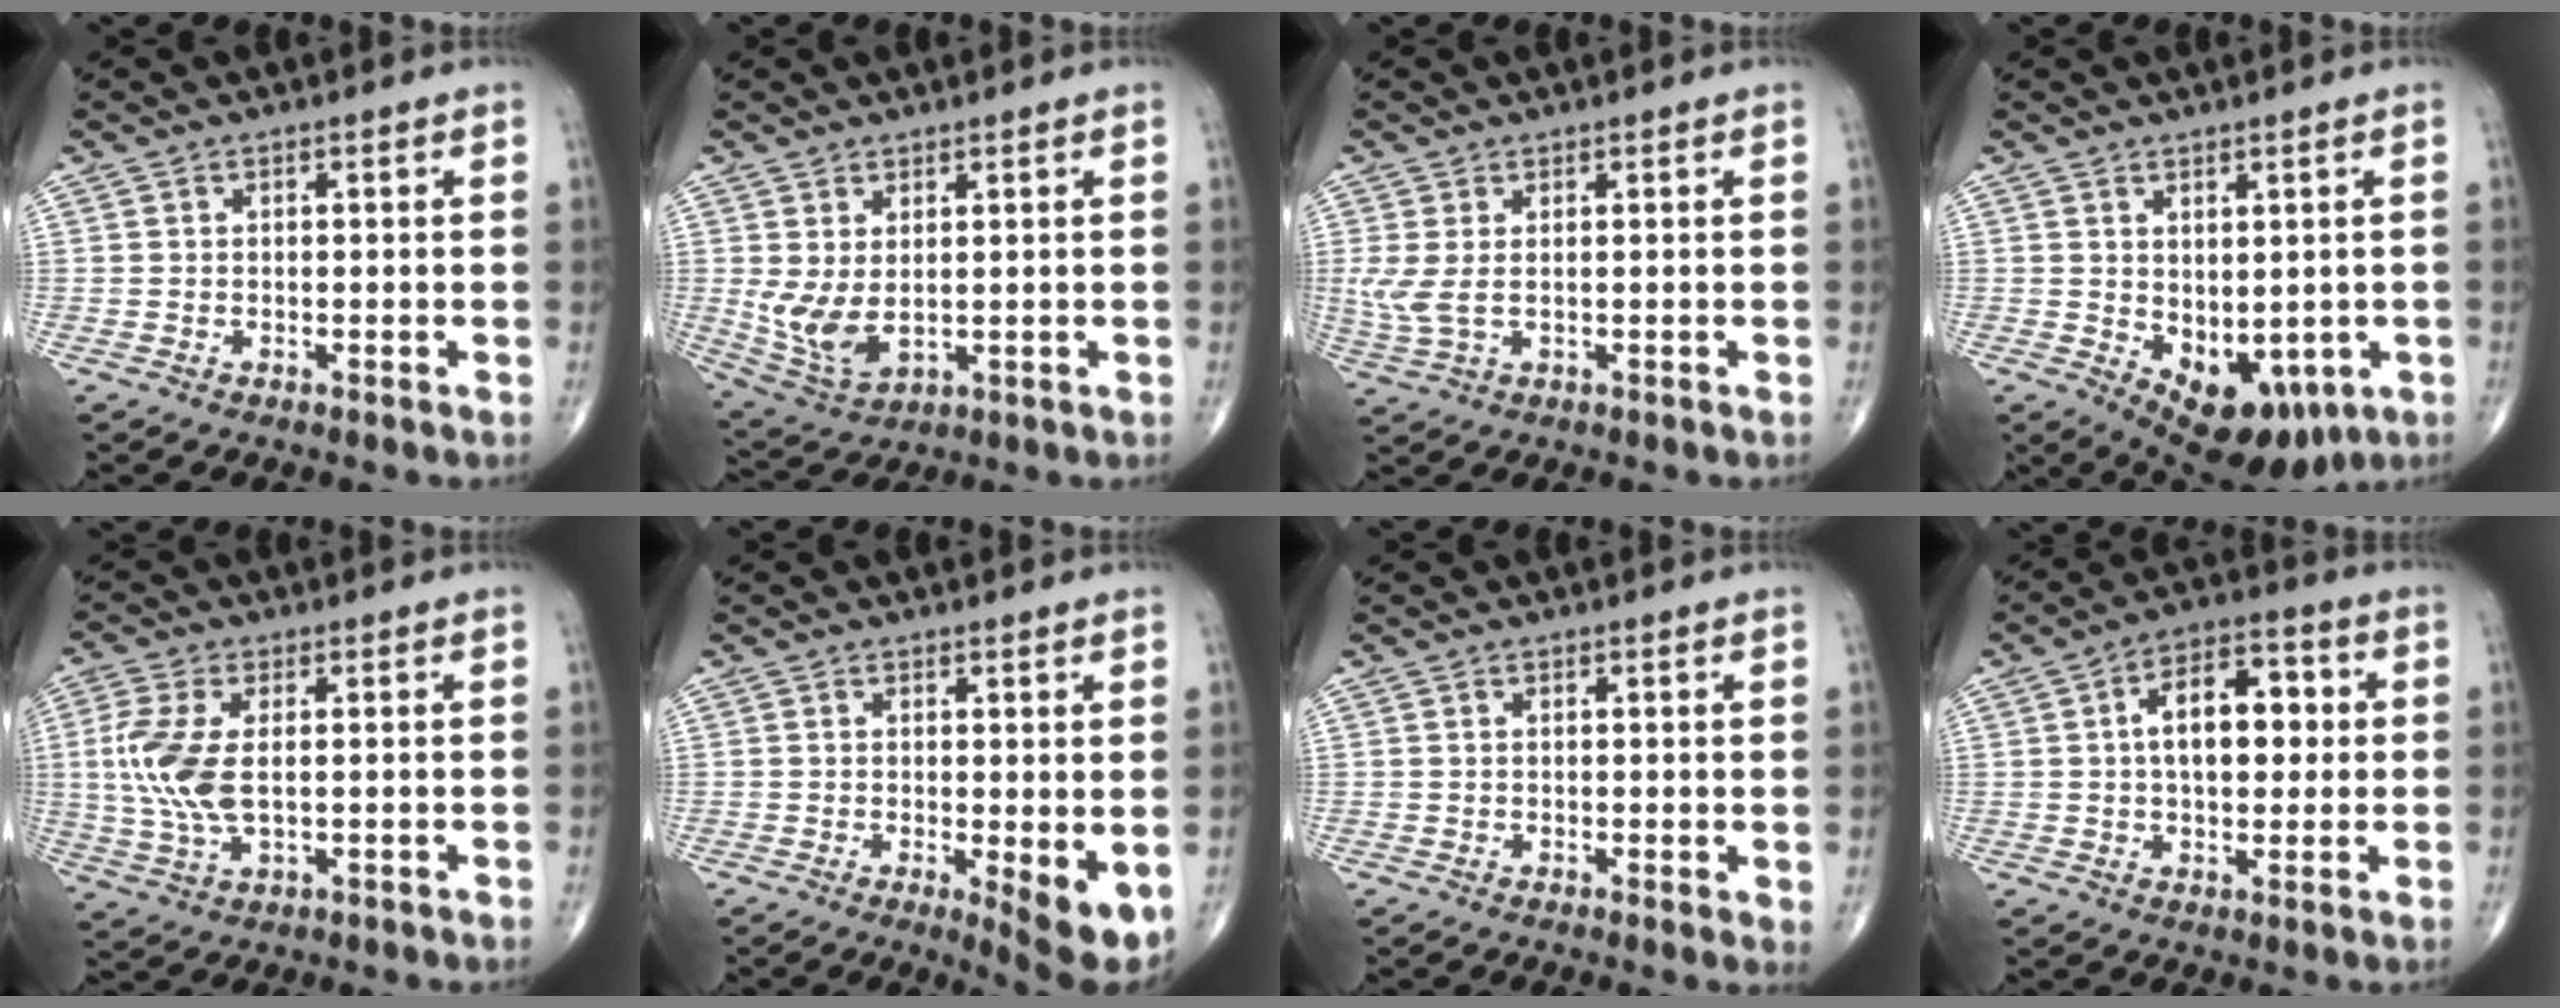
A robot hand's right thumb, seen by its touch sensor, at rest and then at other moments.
{"total": 7.4, "force": [0.9, 4.0, 6.2], "torque": [-0.125, -0.012, 0.036]}
{"total": 4.3, "force": [0.4, 2.0, 3.8], "torque": [-0.108, 0.001, 0.017]}
{"total": 11.6, "force": [-3.0, 6.6, 9.1], "torque": [-0.101, -0.007, -0.018]}
{"total": 10.0, "force": [0.7, 5.0, 8.7], "torque": [-0.210, -0.004, 0.017]}
{"total": 6.3, "force": [-0.8, 1.7, 6.0], "torque": [-0.084, -0.018, -0.009]}
{"total": 1.6, "force": [0.4, 0.5, 1.4], "torque": [-0.024, -0.007, 0.004]}
{"total": 12.0, "force": [1.4, 6.9, 9.8], "torque": [-0.125, 0.021, 0.017]}